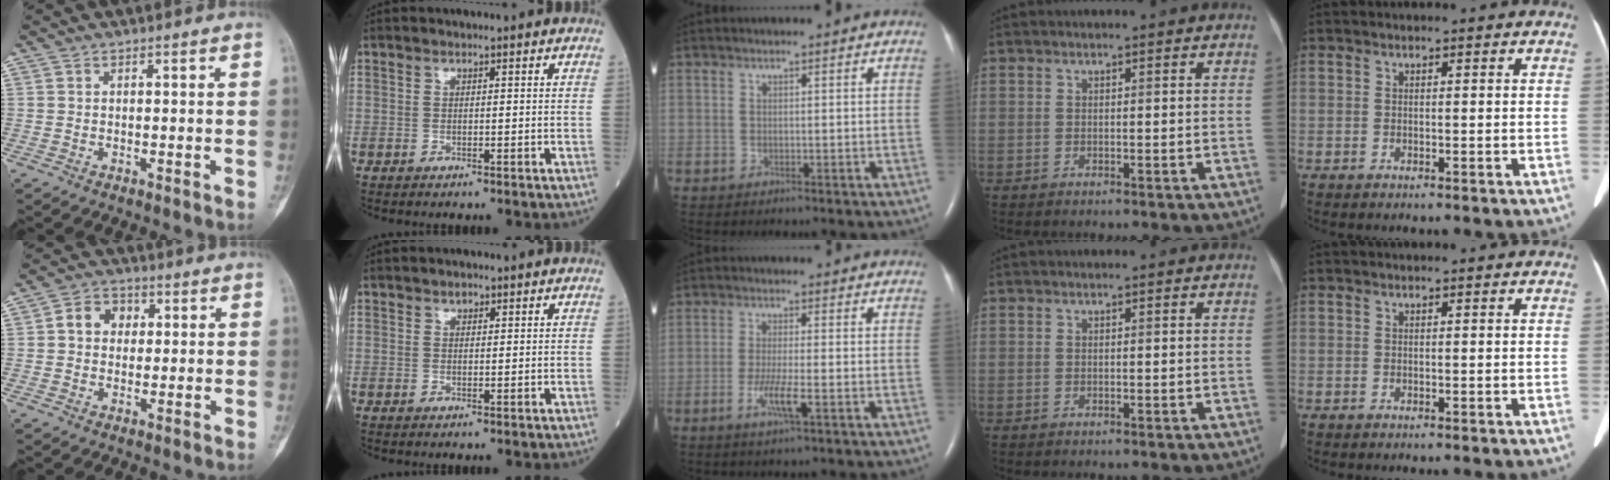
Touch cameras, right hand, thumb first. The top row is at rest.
{"thumb": {"total": 5.8, "force": [1.0, 4.7, 3.1], "torque": [-0.025, 0.011, 0.008]}, "index": {"total": 1.0, "force": [0.6, 0.6, 0.4], "torque": [-0.005, -0.003, 0.008]}, "middle": {"total": 4.2, "force": [-1.7, 0.0, 3.9], "torque": [-0.080, -0.008, -0.032]}}